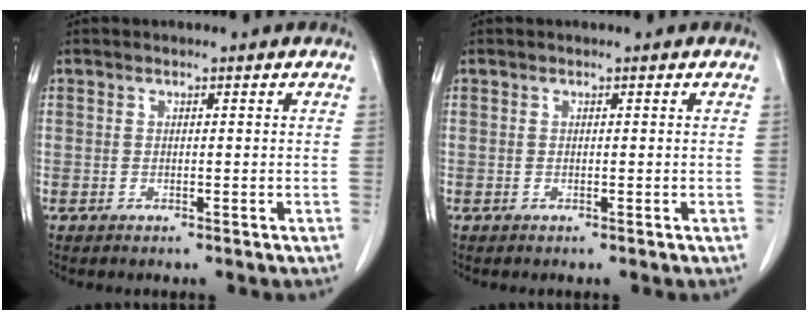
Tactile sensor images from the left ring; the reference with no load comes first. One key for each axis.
{"total": 0.0}